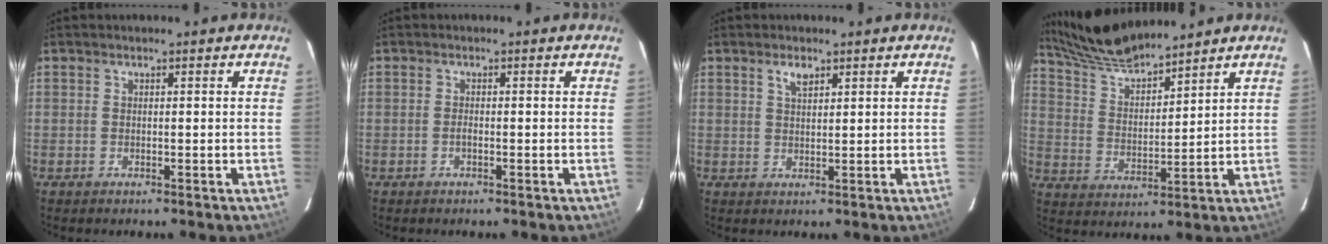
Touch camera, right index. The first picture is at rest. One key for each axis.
{"total": 0.6, "fx": -0.3, "fy": 0.2, "fz": 0.5, "tx": -0.010, "ty": 0.003, "tz": -0.006}
{"total": 2.4, "fx": 1.5, "fy": 1.1, "fz": 1.6, "tx": -0.026, "ty": 0.005, "tz": 0.028}
{"total": 12.4, "fx": 11.3, "fy": 1.6, "fz": 4.8, "tx": -0.090, "ty": 0.009, "tz": 0.214}